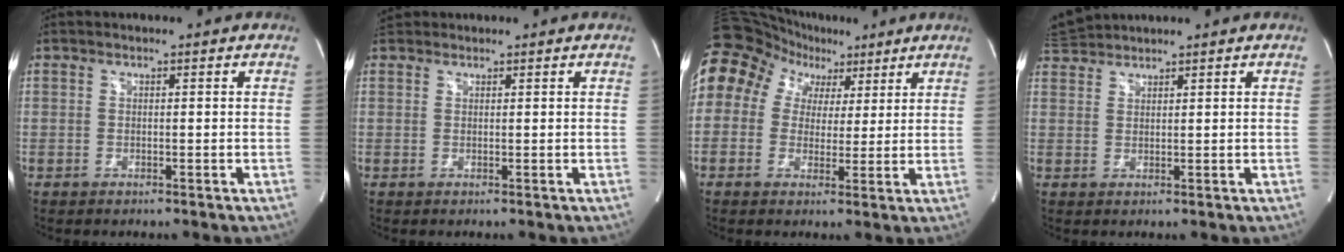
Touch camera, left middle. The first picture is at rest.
{"total": 2.0, "force": [1.8, 0.9, 0.1], "torque": [-0.005, 0.022, 0.030]}
{"total": 13.4, "force": [6.7, 10.7, 4.4], "torque": [-0.078, 0.075, 0.116]}
{"total": 3.2, "force": [3.2, -0.1, -0.3], "torque": [-0.008, 0.020, 0.070]}